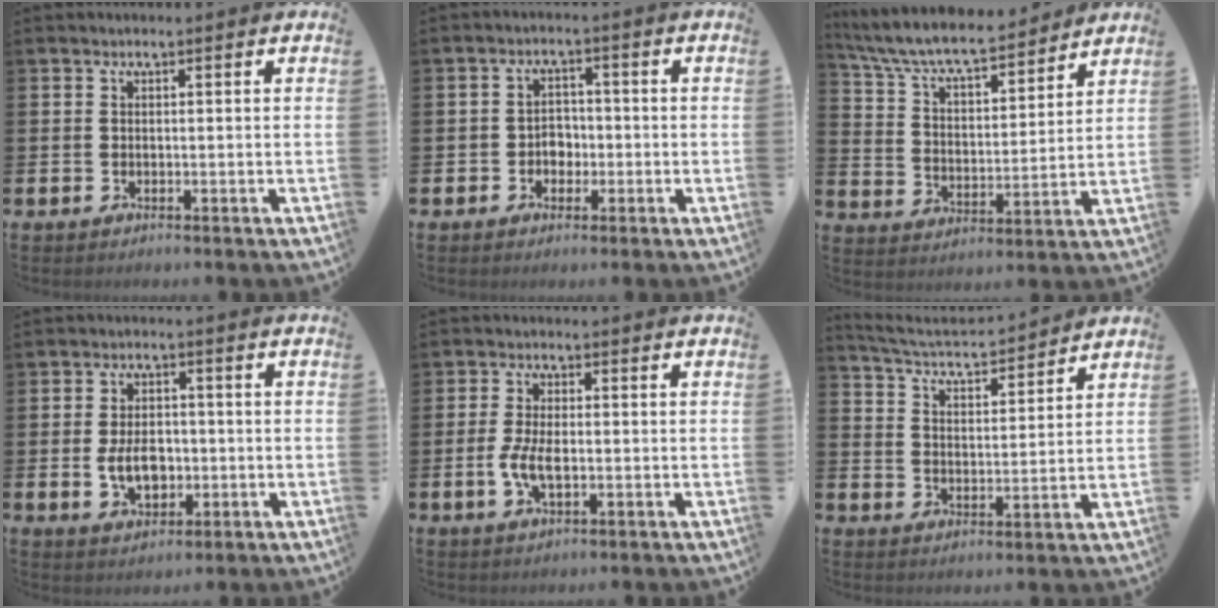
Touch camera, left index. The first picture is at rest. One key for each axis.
{"total": 2.9, "fx": -1.0, "fy": 2.4, "fz": 1.2, "tx": -0.017, "ty": 0.004, "tz": -0.027}
{"total": 8.1, "fx": 7.6, "fy": 1.4, "fz": 2.6, "tx": -0.087, "ty": -0.056, "tz": 0.131}
{"total": 5.3, "fx": -0.8, "fy": 3.4, "fz": 3.9, "tx": -0.060, "ty": -0.002, "tz": -0.020}
{"total": 4.3, "fx": -0.8, "fy": 2.0, "fz": 3.7, "tx": -0.075, "ty": -0.001, "tz": -0.018}
{"total": 4.6, "fx": 4.5, "fy": 0.6, "fz": 0.7, "tx": -0.038, "ty": -0.035, "tz": 0.073}